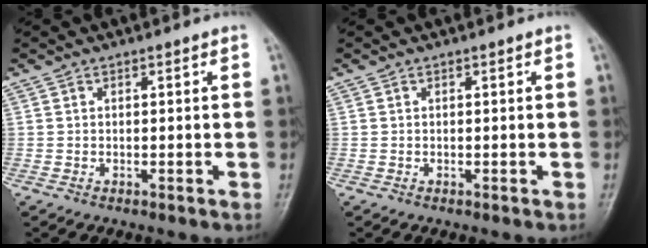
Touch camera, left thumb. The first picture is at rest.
{"total": 0.0}